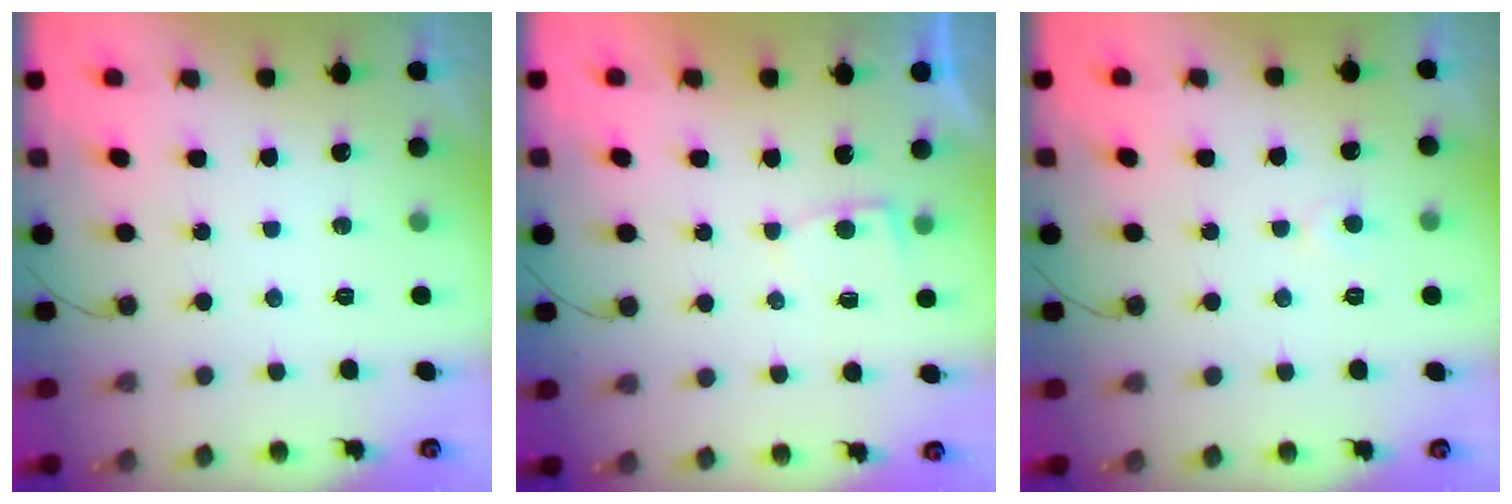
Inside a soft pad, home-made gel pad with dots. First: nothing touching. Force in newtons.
{"total": 2.2, "press": 2.2, "slide": 0.3}
{"total": 2.9, "press": 2.9, "slide": 0.3}